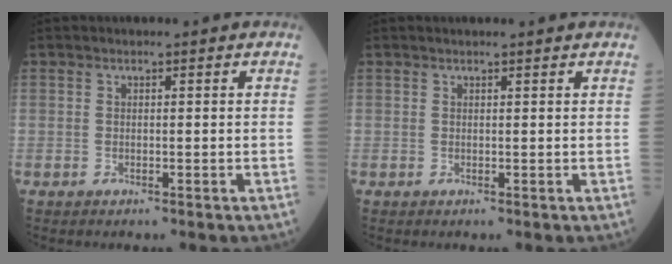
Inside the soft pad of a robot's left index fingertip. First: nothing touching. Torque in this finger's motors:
{"motor_torque": [0.20, -0.08, -0.03, 0.02]}